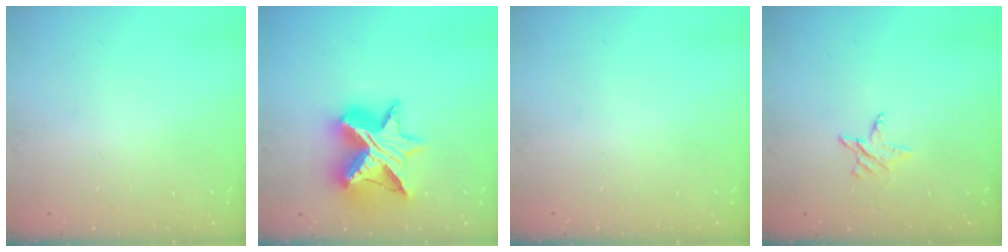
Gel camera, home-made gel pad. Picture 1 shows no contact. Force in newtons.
{"total": 16.8, "press": 16.8, "slide": 1.0}
{"total": 0.0}
{"total": 2.7, "press": 2.7, "slide": 0.2}